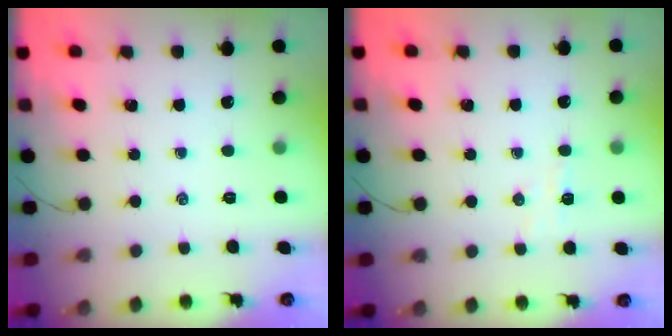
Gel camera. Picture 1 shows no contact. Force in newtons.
{"total": 3.9, "press": 3.8, "slide": 1.0}